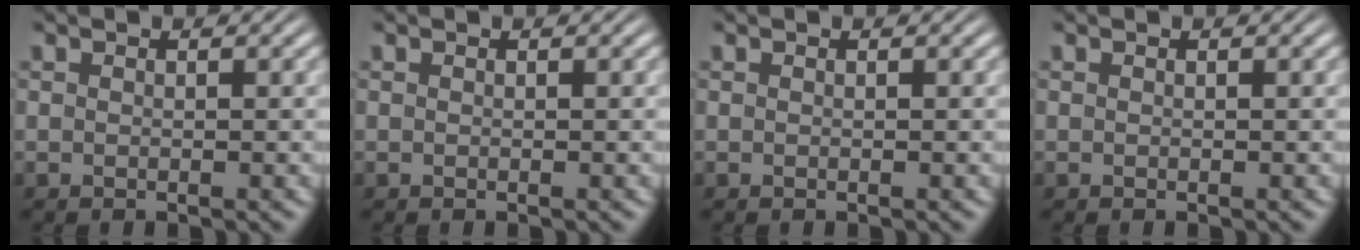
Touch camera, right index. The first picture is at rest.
{"total": 0.0}
{"total": 0.0}
{"total": 0.0}